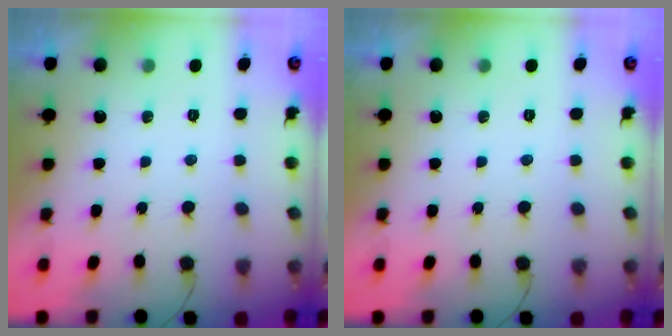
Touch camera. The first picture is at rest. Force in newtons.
{"total": 0.0}